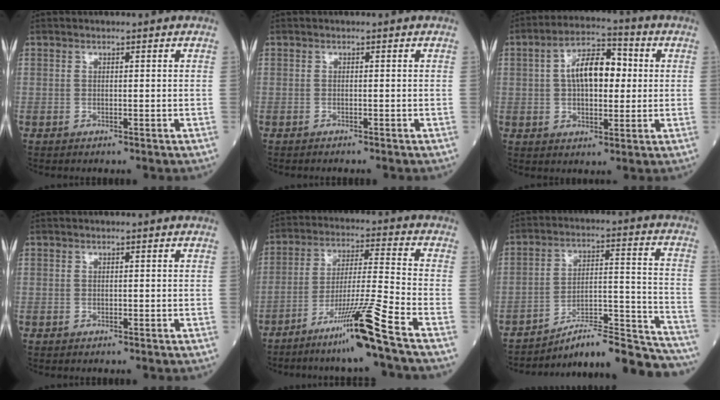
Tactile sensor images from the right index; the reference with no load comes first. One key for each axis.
{"total": 0.8, "fx": -0.7, "fy": -0.1, "fz": 0.2, "tx": -0.005, "ty": -0.001, "tz": -0.012}
{"total": 9.9, "fx": 1.5, "fy": 4.6, "fz": 8.6, "tx": -0.150, "ty": 0.027, "tz": 0.020}
{"total": 0.0}
{"total": 12.7, "fx": -8.5, "fy": -2.8, "fz": 9.0, "tx": -0.162, "ty": -0.025, "tz": -0.149}
{"total": 19.9, "fx": -19.1, "fy": 1.1, "fz": 5.5, "tx": -0.044, "ty": 0.039, "tz": -0.278}